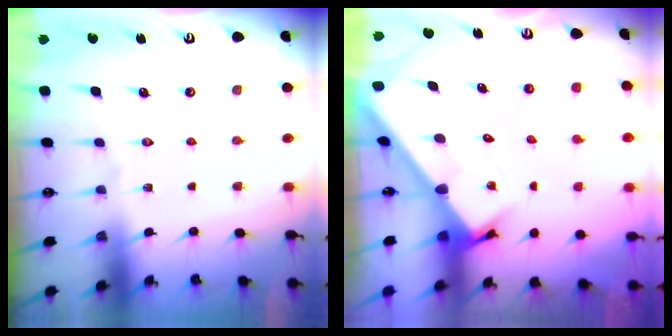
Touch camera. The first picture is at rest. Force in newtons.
{"total": 2.9, "press": 2.9, "slide": 0.2}